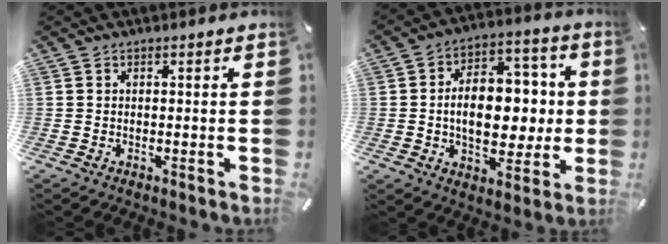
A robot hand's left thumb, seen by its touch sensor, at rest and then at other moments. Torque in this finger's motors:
{"motor_torque": [2.25, 2.20, 0.87, 0.41, 0.52]}